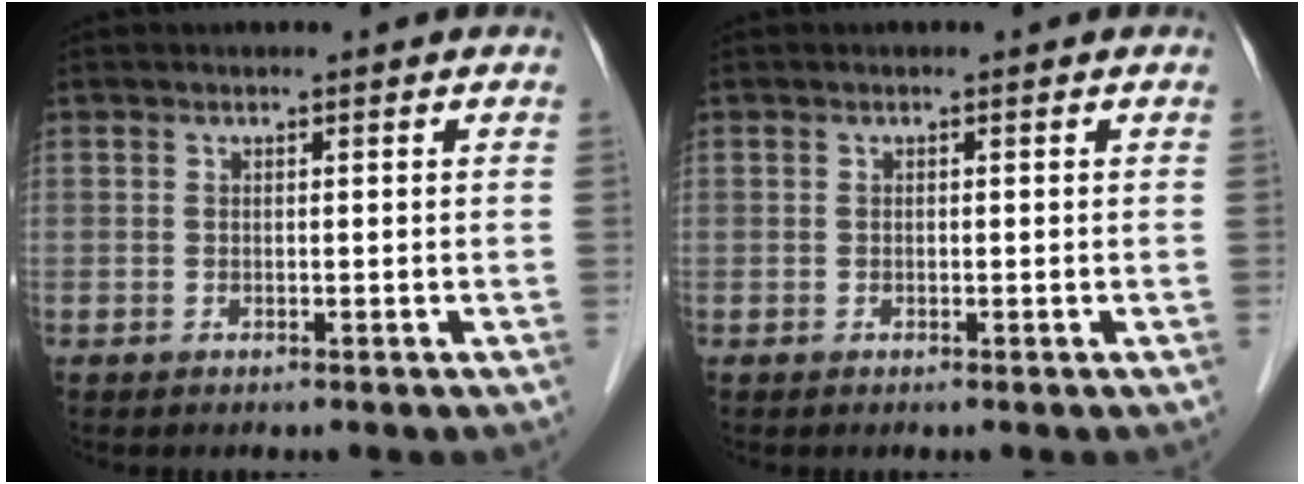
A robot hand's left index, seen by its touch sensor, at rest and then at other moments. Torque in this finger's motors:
{"motor_torque": [-0.14, -0.20, -0.09, -0.01]}